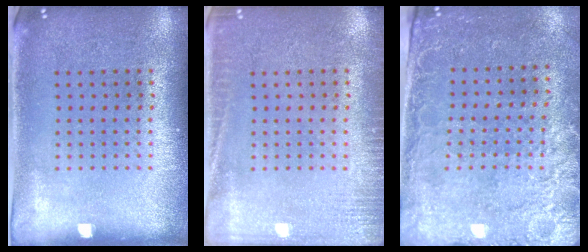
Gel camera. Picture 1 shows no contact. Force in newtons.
{"total": 2.4, "press": 2.4, "slide": 0.4}
{"total": 2.6, "press": 2.2, "slide": 1.2}